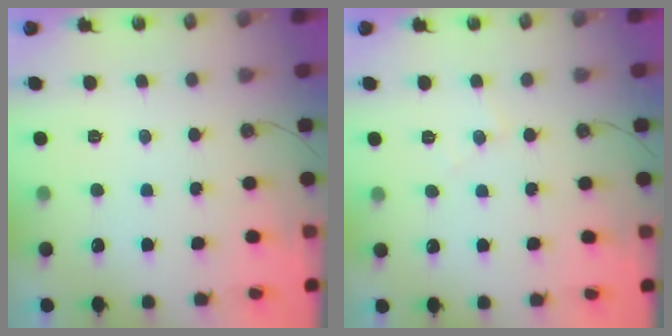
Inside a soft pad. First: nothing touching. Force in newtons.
{"total": 5.2, "press": 5.2, "slide": 0.9}